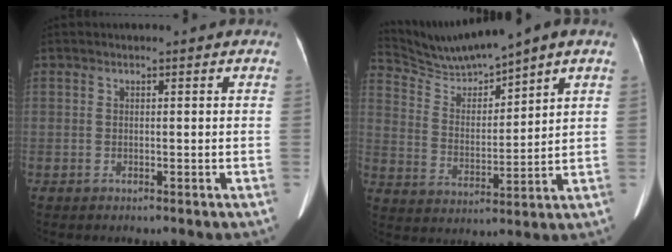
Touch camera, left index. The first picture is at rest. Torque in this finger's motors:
{"motor_torque": [-0.35, -0.68, 0.00, 0.00]}